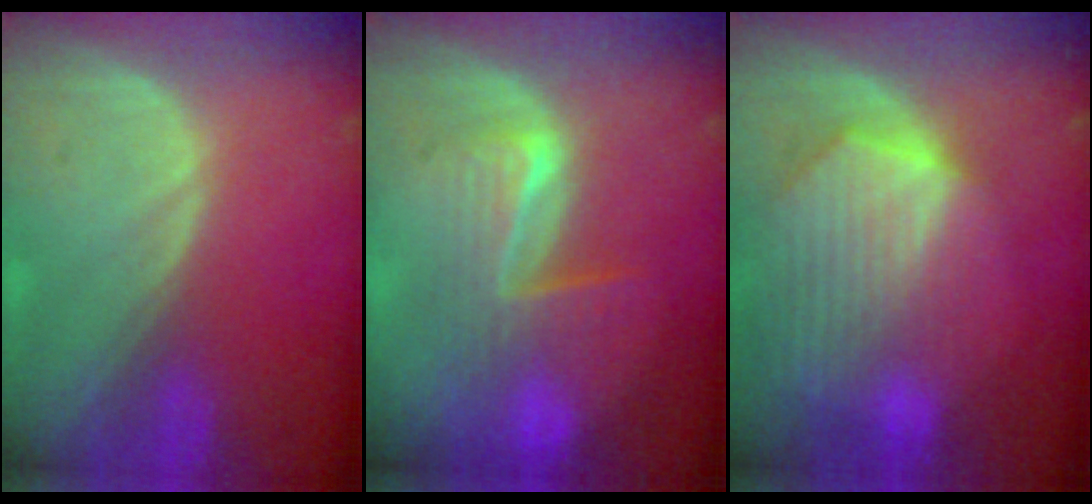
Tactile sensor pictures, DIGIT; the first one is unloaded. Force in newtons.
{"total": 7.1, "press": 6.9, "slide": 1.9}
{"total": 10.3, "press": 9.0, "slide": 5.1}